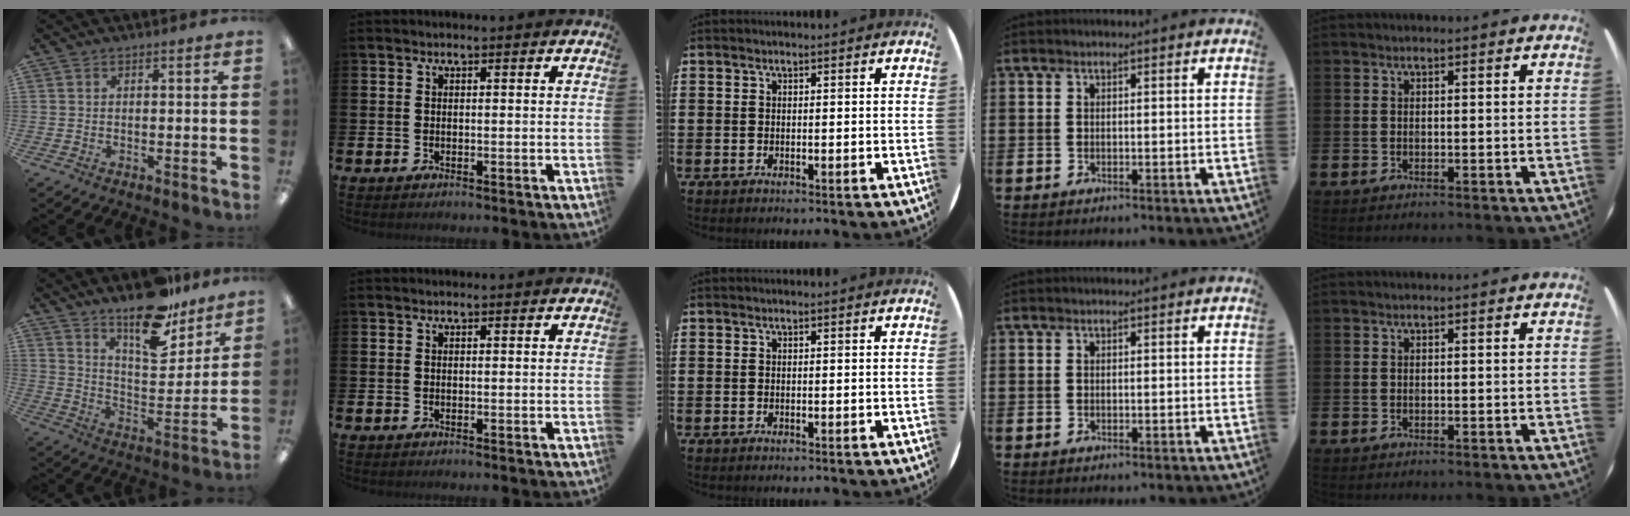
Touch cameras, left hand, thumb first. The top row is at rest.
{"thumb": {"total": 16.6, "force": [13.1, 6.2, 8.1], "torque": [-0.122, -0.089, 0.227]}}